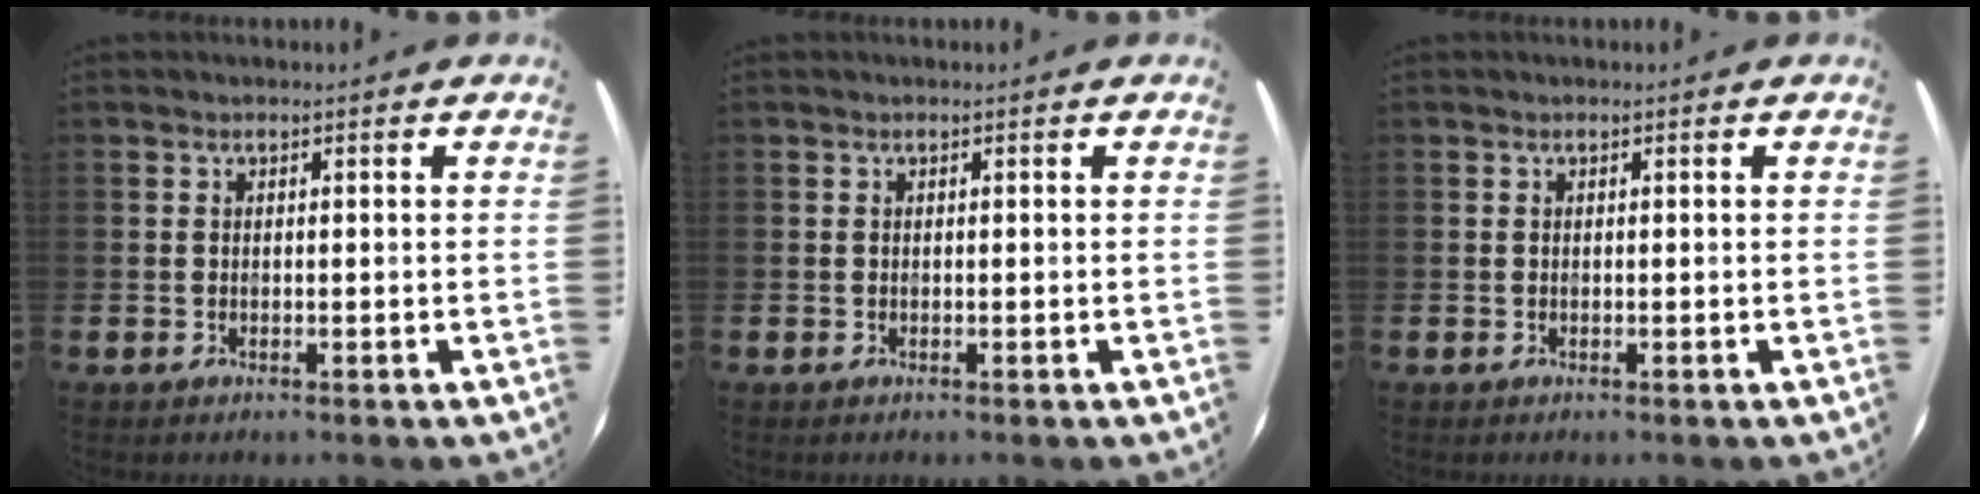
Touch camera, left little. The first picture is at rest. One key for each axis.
{"total": 0.0}
{"total": 0.0}